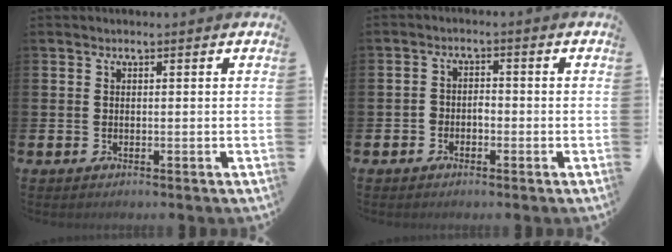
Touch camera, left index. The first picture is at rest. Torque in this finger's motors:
{"motor_torque": [0.01, 0.07, -0.01, 0.01]}